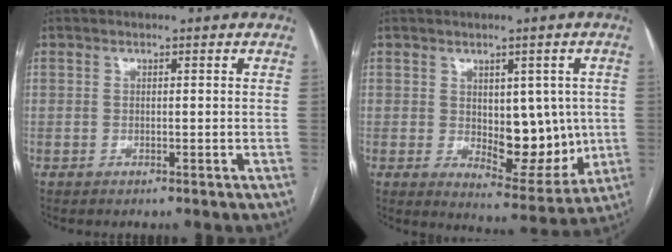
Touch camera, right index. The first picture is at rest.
{"total": 10.3, "force": [0.1, 5.4, 8.7], "torque": [-0.102, -0.004, 0.022]}